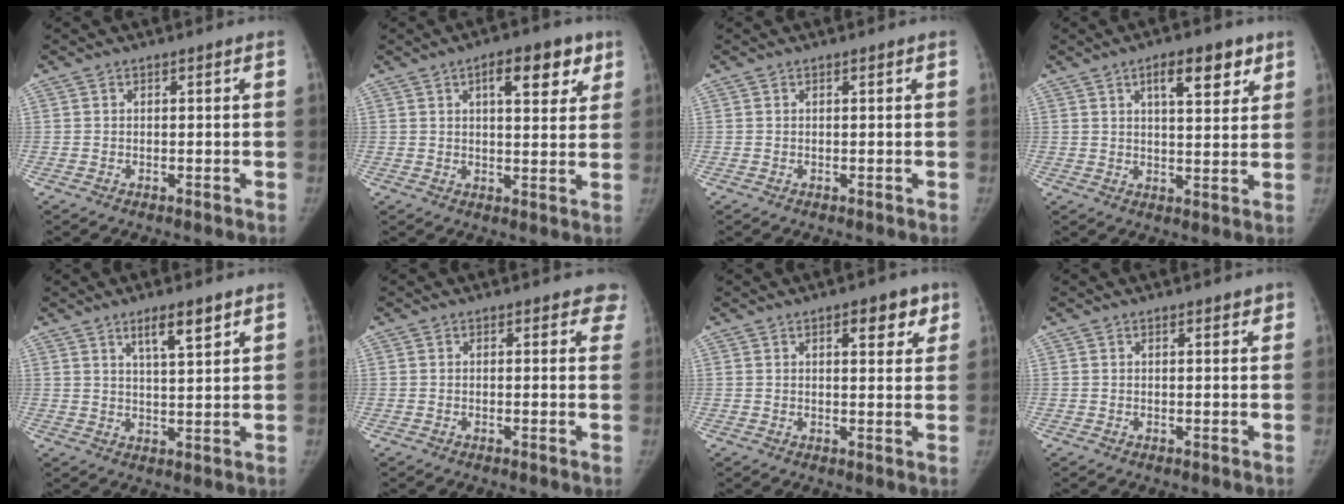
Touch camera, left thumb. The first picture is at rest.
{"total": 9.4, "force": [4.6, 4.0, 7.2], "torque": [-0.071, -0.012, 0.061]}
{"total": 0.0}
{"total": 8.7, "force": [4.7, 3.3, 6.5], "torque": [-0.074, -0.020, 0.069]}
{"total": 6.3, "force": [3.9, 1.4, 4.7], "torque": [-0.069, -0.027, 0.066]}
{"total": 3.3, "force": [2.6, 1.8, 0.7], "torque": [0.029, -0.009, 0.009]}
{"total": 6.1, "force": [3.2, 2.7, 4.4], "torque": [-0.030, -0.011, 0.037]}
{"total": 1.7, "force": [1.2, 0.7, 1.0], "torque": [-0.005, -0.004, 0.012]}